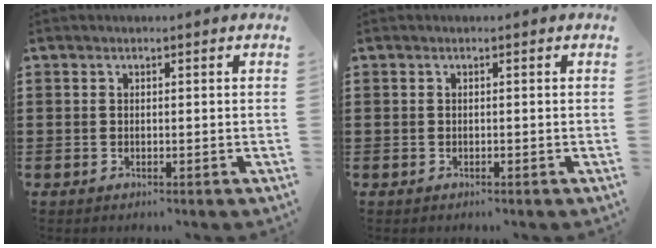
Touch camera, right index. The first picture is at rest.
{"total": 0.0}